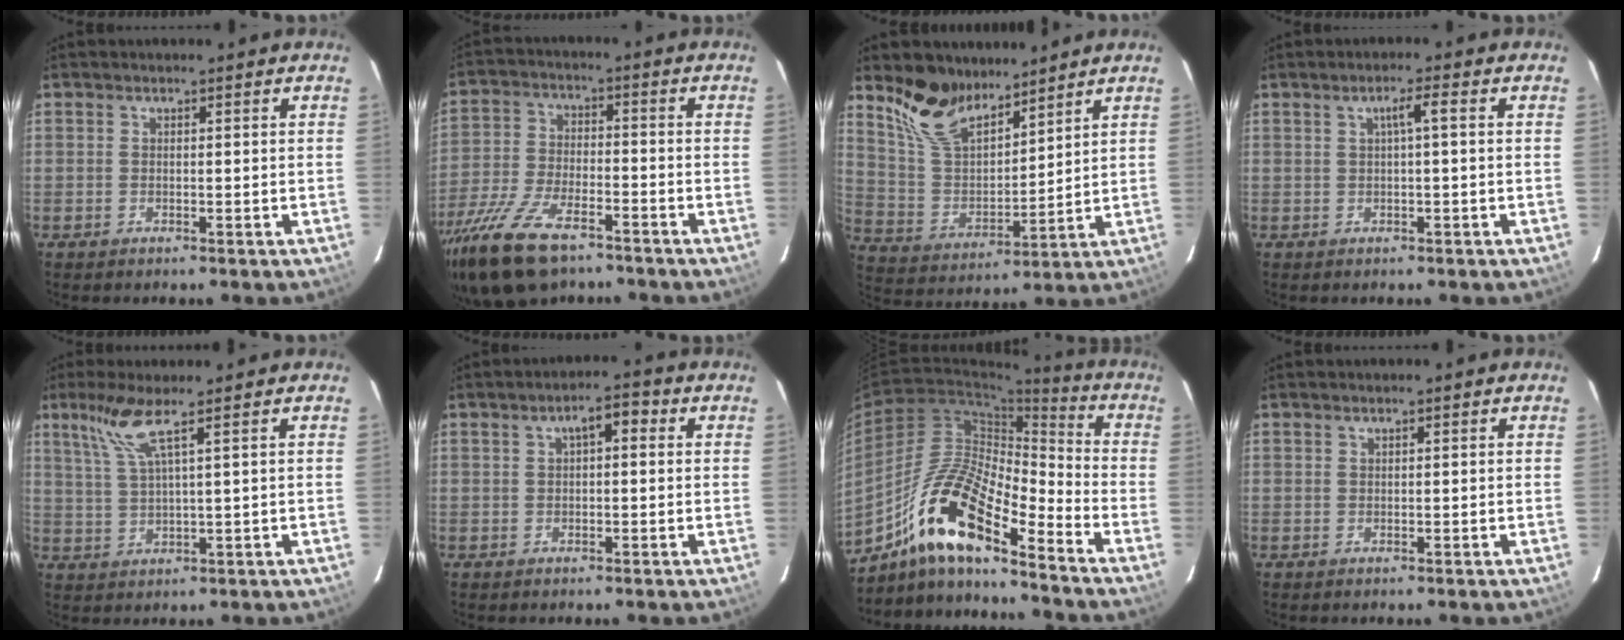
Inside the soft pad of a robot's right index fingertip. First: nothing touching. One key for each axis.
{"total": 16.3, "fx": -11.5, "fy": 6.5, "fz": 9.5, "tx": -0.217, "ty": -0.033, "tz": -0.216}
{"total": 13.1, "fx": 10.3, "fy": 5.6, "fz": 5.9, "tx": -0.126, "ty": 0.008, "tz": 0.206}
{"total": 2.4, "fx": 0.3, "fy": 0.0, "fz": 2.4, "tx": -0.045, "ty": 0.006, "tz": 0.007}
{"total": 5.9, "fx": 3.5, "fy": -0.4, "fz": 4.6, "tx": -0.097, "ty": -0.002, "tz": 0.080}
{"total": 3.8, "fx": 1.1, "fy": 1.6, "fz": 3.3, "tx": -0.053, "ty": 0.018, "tz": 0.017}
{"total": 16.4, "fx": -11.4, "fy": 3.9, "fz": 11.0, "tx": -0.201, "ty": 0.004, "tz": -0.223}
{"total": 0.0}